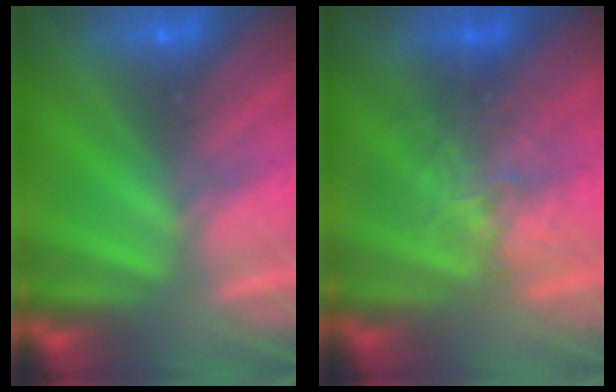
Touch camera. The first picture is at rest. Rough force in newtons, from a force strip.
{"total": 2.4}